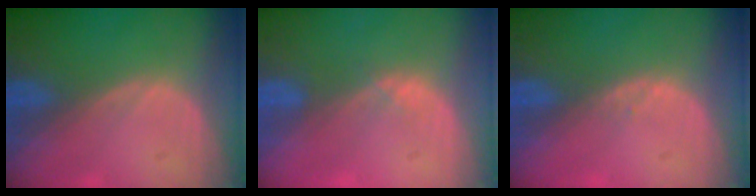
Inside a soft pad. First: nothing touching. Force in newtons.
{"total": 1.3, "press": 1.1, "slide": 0.8}
{"total": 0.7, "press": 0.5, "slide": 0.5}